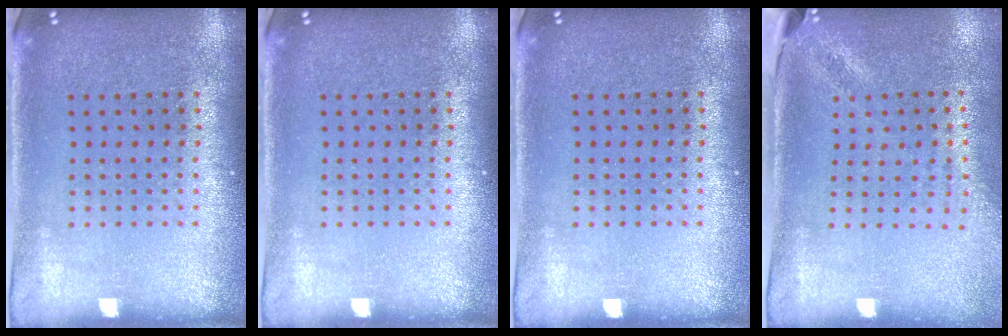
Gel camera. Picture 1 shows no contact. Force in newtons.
{"total": 0.0}
{"total": 0.0}
{"total": 1.9, "press": 1.5, "slide": 1.2}